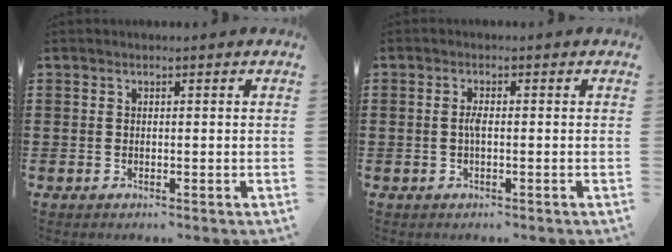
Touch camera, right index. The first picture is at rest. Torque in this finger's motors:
{"motor_torque": [0.49, -0.27, 0.02, 0.06]}